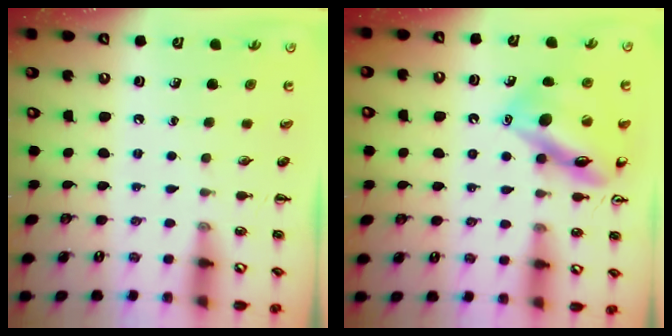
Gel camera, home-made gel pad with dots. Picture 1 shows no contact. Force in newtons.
{"total": 14.4, "press": 14.3, "slide": 1.6}